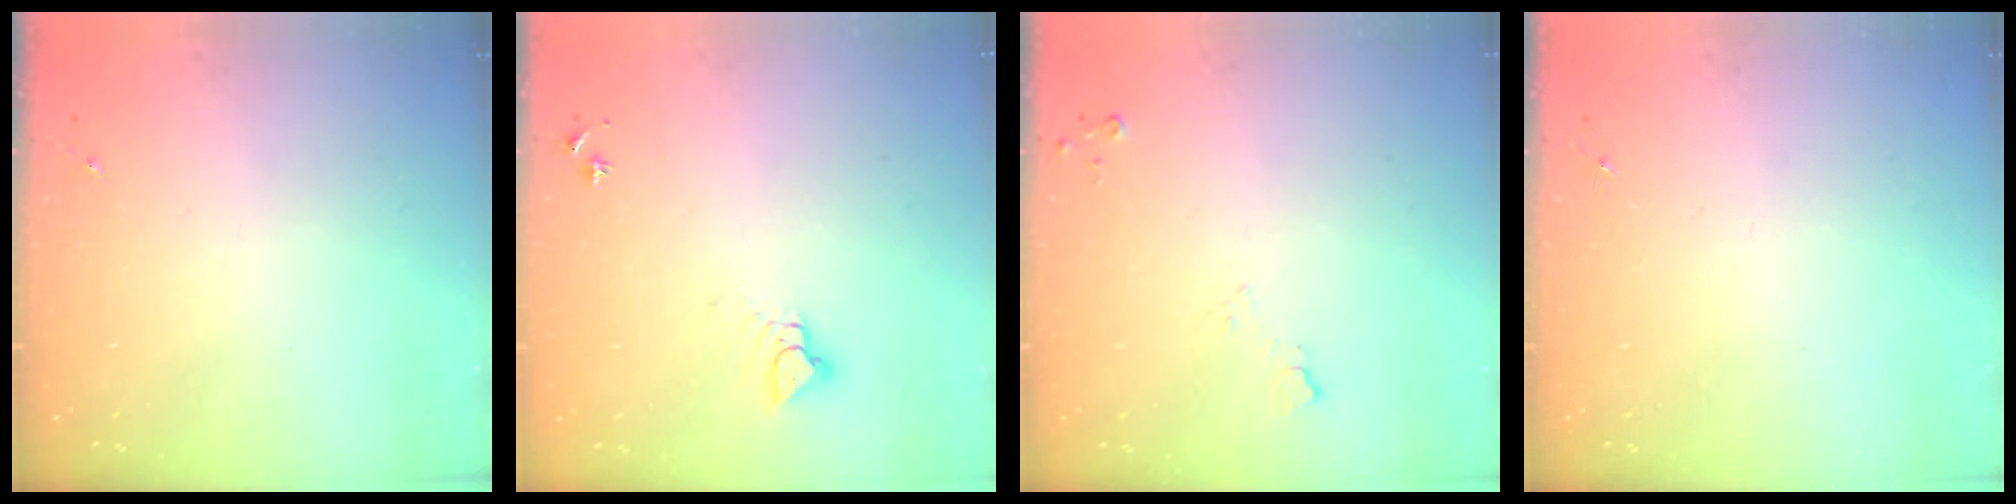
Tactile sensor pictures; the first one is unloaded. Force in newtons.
{"total": 4.4, "press": 4.3, "slide": 0.4}
{"total": 5.7, "press": 5.6, "slide": 0.7}
{"total": 0.0}